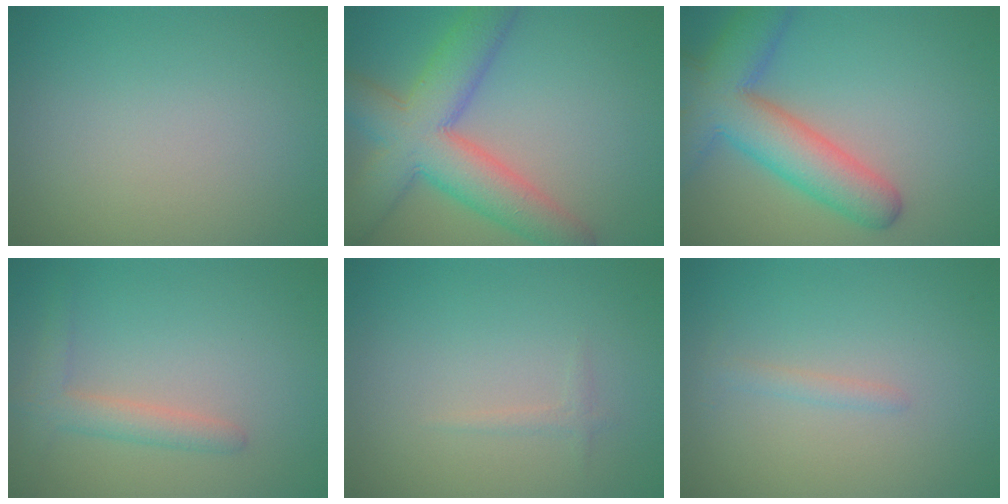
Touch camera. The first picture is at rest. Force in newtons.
{"total": 9.2, "press": 9.2, "slide": 0.2}
{"total": 8.4, "press": 8.4, "slide": 0.4}
{"total": 2.6, "press": 2.6, "slide": 0.2}
{"total": 0.7, "press": 0.7, "slide": 0.1}
{"total": 1.0, "press": 1.0, "slide": 0.0}